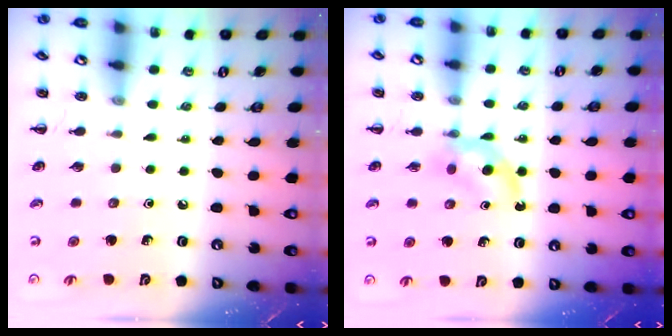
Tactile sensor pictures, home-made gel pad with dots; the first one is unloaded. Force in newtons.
{"total": 4.5, "press": 4.1, "slide": 1.7}